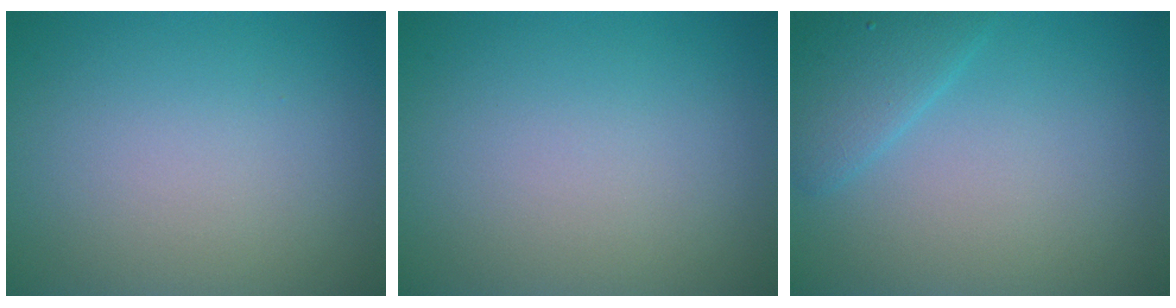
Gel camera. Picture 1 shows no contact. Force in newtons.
{"total": 0.0}
{"total": 2.6, "press": 2.6, "slide": 0.2}